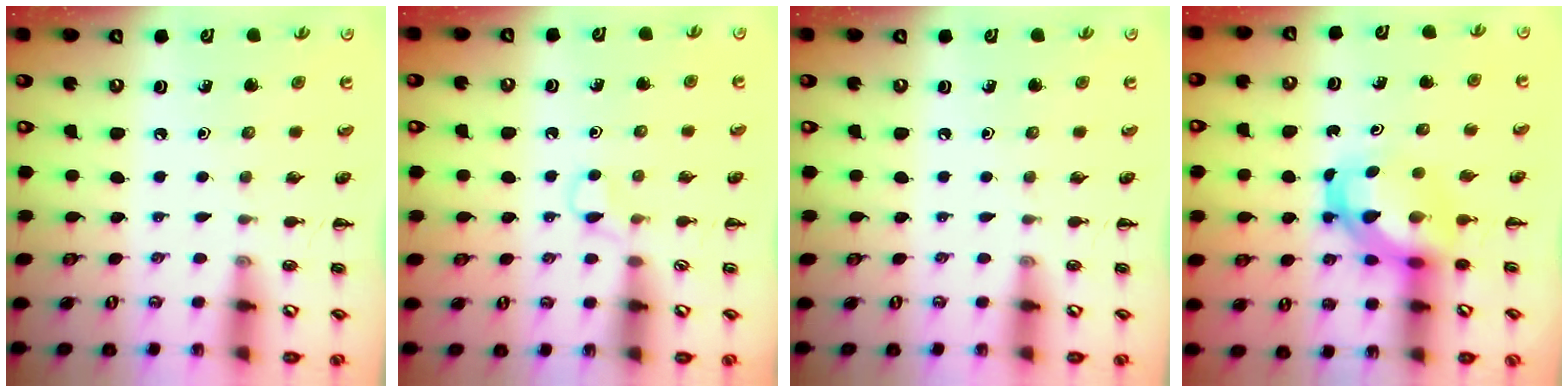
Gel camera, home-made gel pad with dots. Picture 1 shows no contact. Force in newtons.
{"total": 2.6, "press": 2.5, "slide": 0.9}
{"total": 0.0}
{"total": 4.9, "press": 4.8, "slide": 0.8}